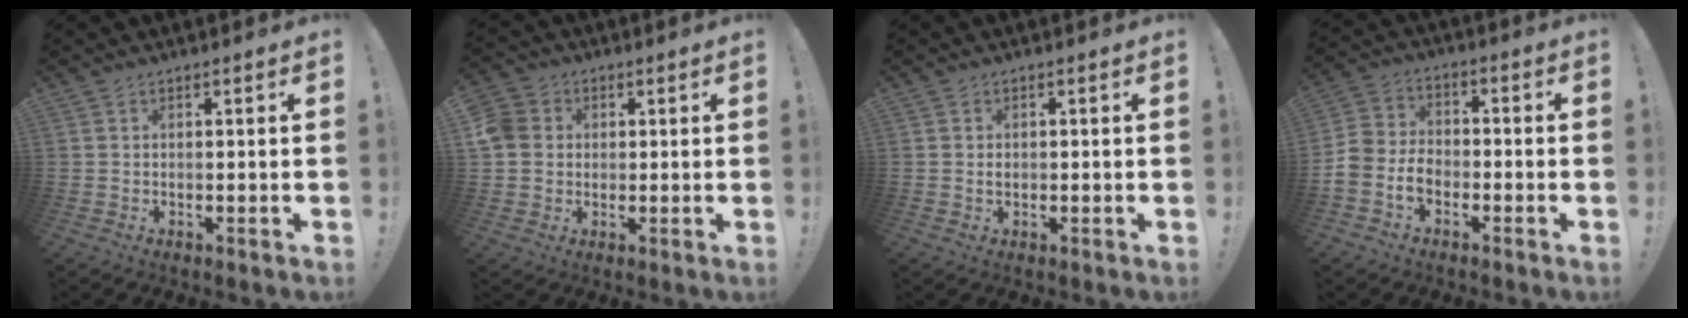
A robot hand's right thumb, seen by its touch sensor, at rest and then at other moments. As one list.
[{"total": 11.1, "force": [0.4, 10.0, 4.7], "torque": [-0.078, 0.019, 0.013]}, {"total": 0.9, "force": [0.1, 0.8, 0.5], "torque": [-0.009, 0.005, 0.000]}, {"total": 8.3, "force": [-4.5, 5.9, 3.7], "torque": [-0.070, 0.022, -0.081]}]